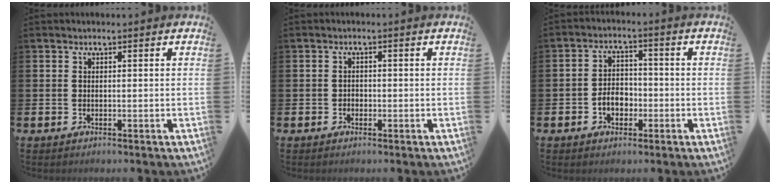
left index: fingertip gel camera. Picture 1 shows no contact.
{"total": 1.1, "force": [-0.5, 0.9, 0.2], "torque": [-0.006, 0.004, -0.013]}
{"total": 3.7, "force": [-1.4, 2.7, 2.1], "torque": [-0.034, 0.003, -0.030]}